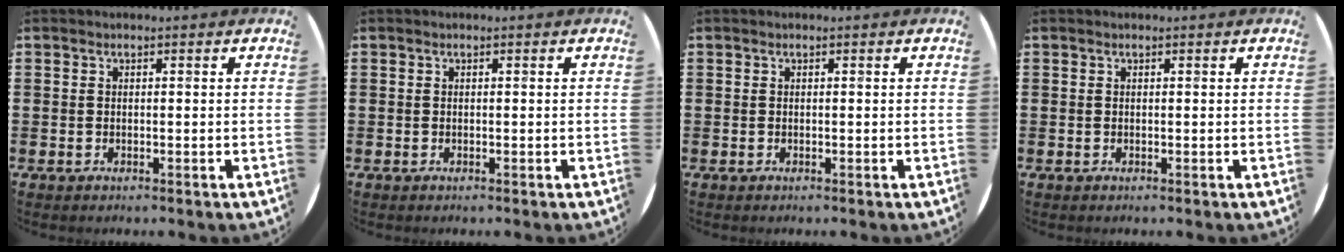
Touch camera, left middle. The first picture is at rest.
{"total": 0.0}
{"total": 0.0}
{"total": 0.0}